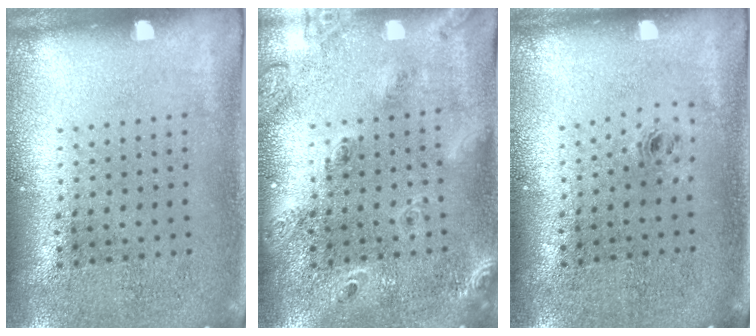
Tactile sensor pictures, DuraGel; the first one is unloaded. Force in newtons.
{"total": 1.7, "press": 1.6, "slide": 0.6}
{"total": 0.6, "press": 0.3, "slide": 0.5}